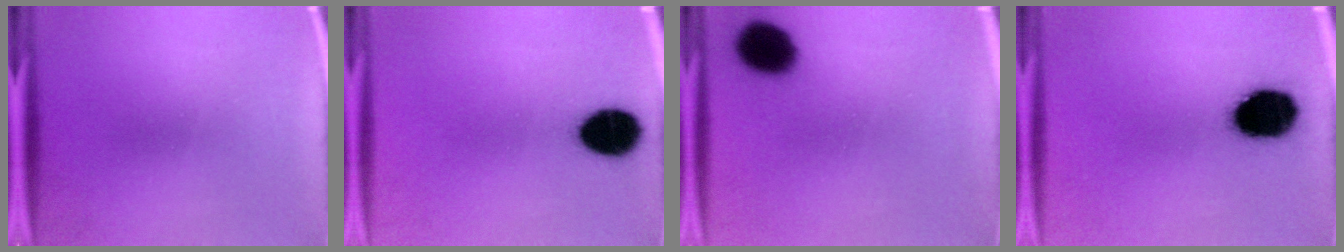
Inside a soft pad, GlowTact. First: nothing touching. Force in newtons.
{"total": 11.5}
{"total": 11.0}
{"total": 15.9}